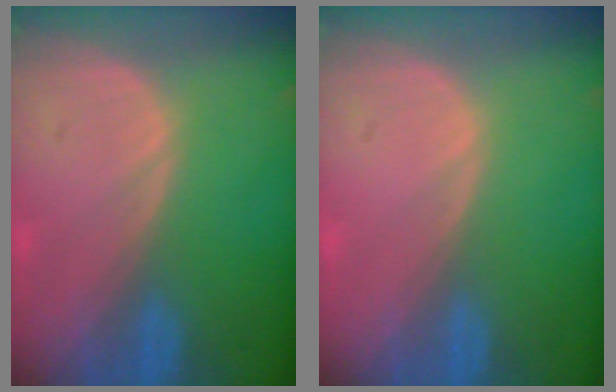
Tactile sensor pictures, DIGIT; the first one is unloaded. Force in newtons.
{"total": 0.0}